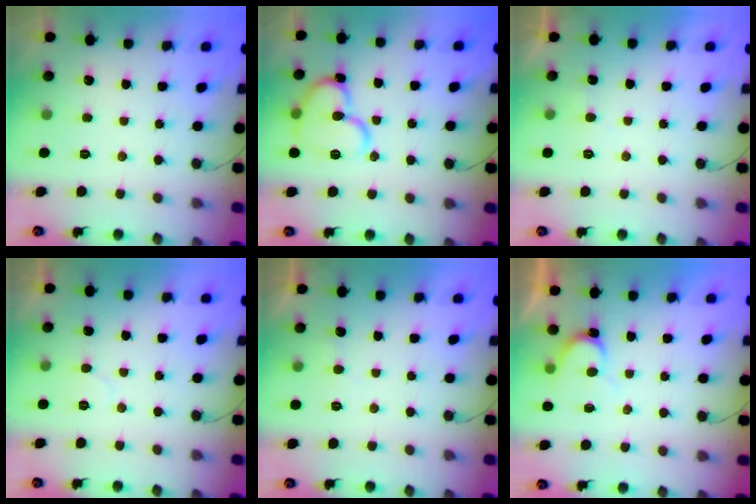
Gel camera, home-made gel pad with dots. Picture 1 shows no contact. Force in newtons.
{"total": 14.6, "press": 14.5, "slide": 1.8}
{"total": 5.0, "press": 5.0, "slide": 0.3}
{"total": 4.0, "press": 4.0, "slide": 0.4}
{"total": 5.0, "press": 5.0, "slide": 0.3}
{"total": 5.8, "press": 5.8, "slide": 0.4}